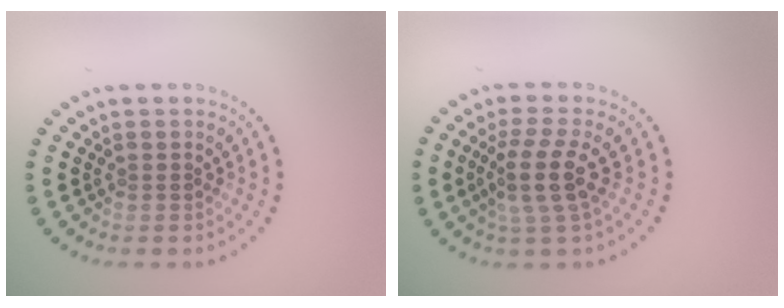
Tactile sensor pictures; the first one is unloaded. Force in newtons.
{"total": 3.8, "press": 3.1, "slide": 2.2}